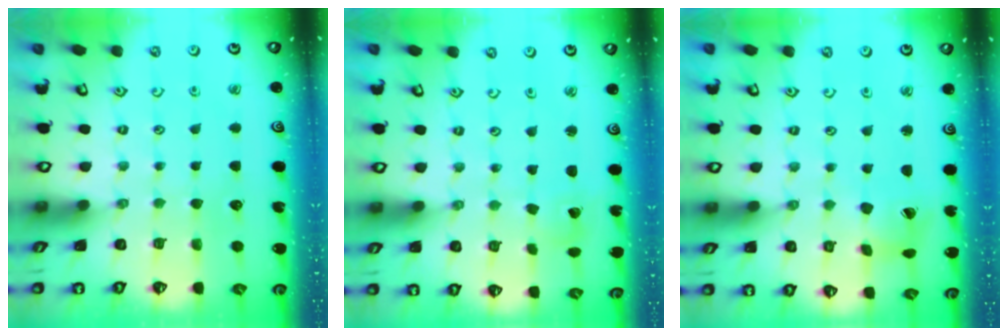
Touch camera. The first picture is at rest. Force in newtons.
{"total": 1.7, "press": 1.7, "slide": 0.1}
{"total": 4.9, "press": 4.9, "slide": 0.5}